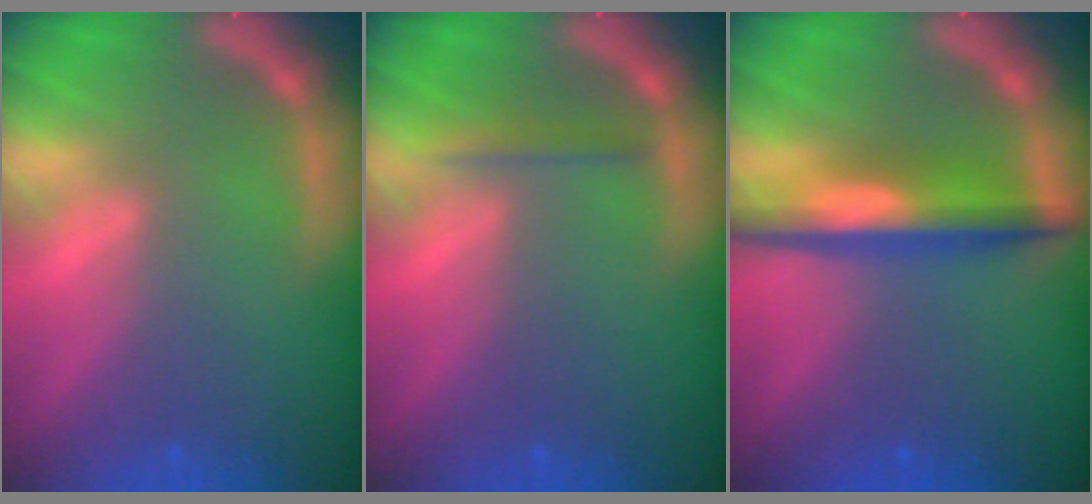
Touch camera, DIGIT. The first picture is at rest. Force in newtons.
{"total": 1.4}
{"total": 5.5}